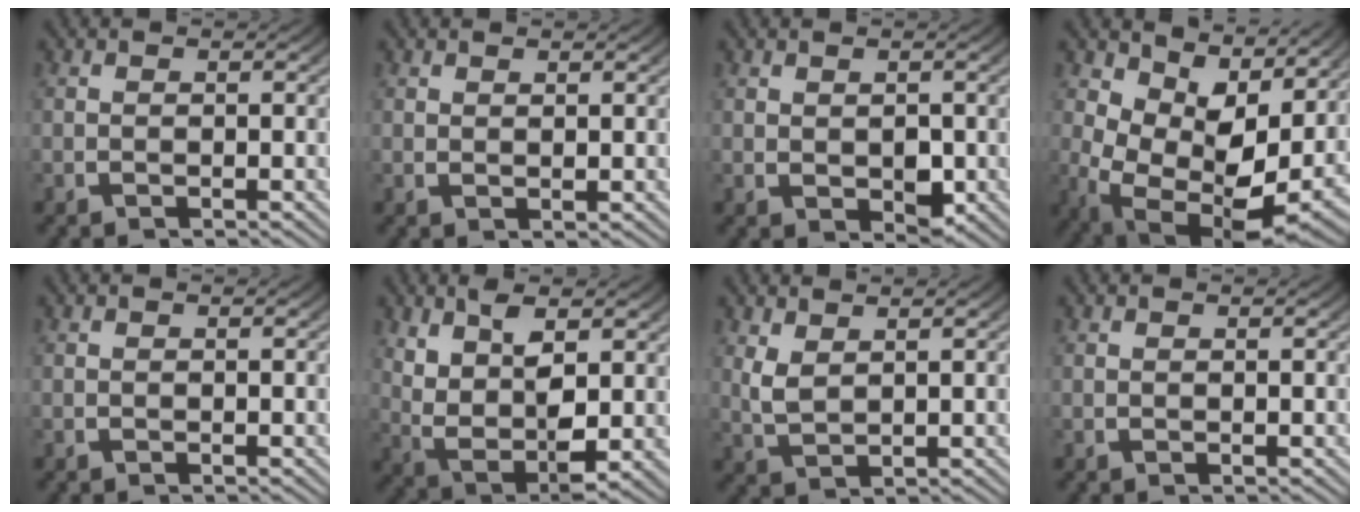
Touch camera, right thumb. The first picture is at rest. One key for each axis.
{"total": 0.8, "fx": 0.7, "fy": 0.1, "fz": 0.3, "tx": -0.001, "ty": -0.004, "tz": 0.020}
{"total": 2.8, "fx": 0.1, "fy": 2.0, "fz": 2.0, "tx": -0.032, "ty": -0.015, "tz": 0.012}
{"total": 12.3, "fx": -1.1, "fy": 7.7, "fz": 9.6, "tx": -0.214, "ty": -0.082, "tz": 0.025}
{"total": 0.0}
{"total": 9.6, "fx": -0.1, "fy": 5.9, "fz": 7.6, "tx": -0.173, "ty": -0.054, "tz": 0.031}
{"total": 2.6, "fx": 1.5, "fy": 1.4, "fz": 1.6, "tx": -0.038, "ty": -0.009, "tz": 0.041}
{"total": 0.0}